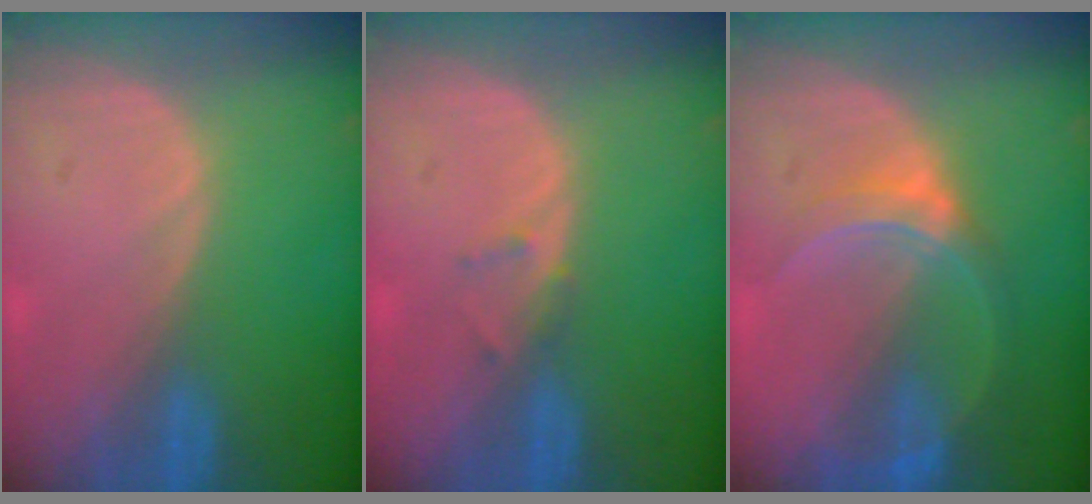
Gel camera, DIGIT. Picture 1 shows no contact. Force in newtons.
{"total": 1.3, "press": 1.1, "slide": 0.8}
{"total": 6.2, "press": 5.6, "slide": 2.6}